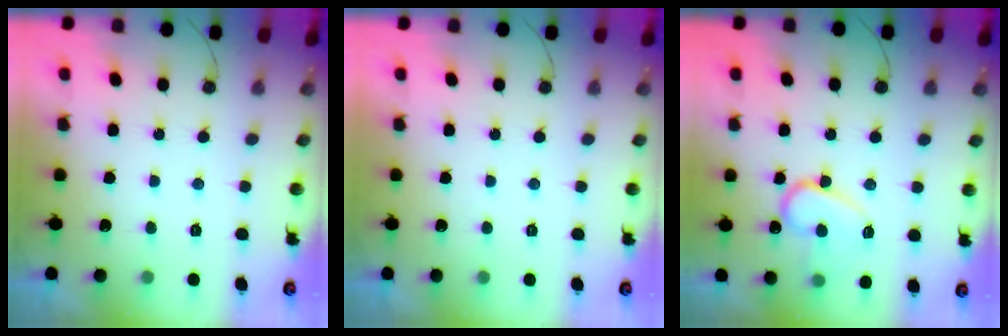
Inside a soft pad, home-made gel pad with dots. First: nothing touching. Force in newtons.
{"total": 1.7, "press": 1.7, "slide": 0.1}
{"total": 12.9, "press": 12.8, "slide": 1.3}